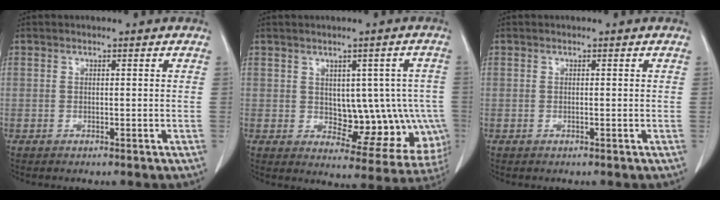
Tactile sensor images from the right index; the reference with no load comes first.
{"total": 11.6, "force": [-0.6, 6.6, 9.5], "torque": [-0.094, 0.020, 0.013]}
{"total": 0.0}